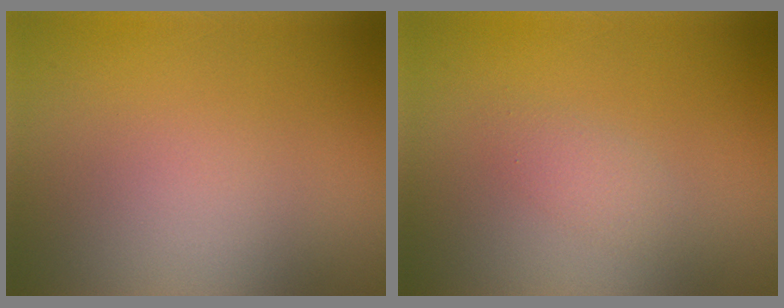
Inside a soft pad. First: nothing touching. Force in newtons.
{"total": 1.4, "press": 1.4, "slide": 0.0}